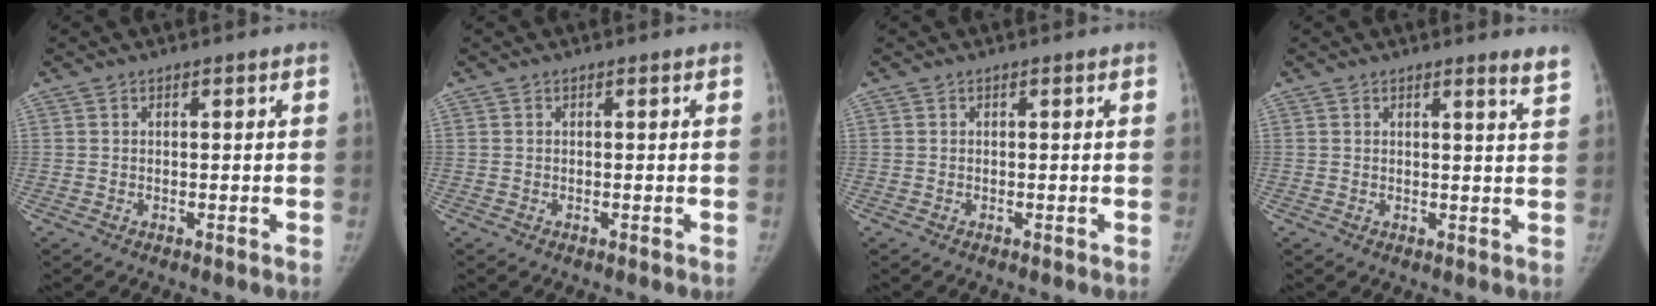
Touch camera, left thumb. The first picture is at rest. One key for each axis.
{"total": 0.0}
{"total": 0.0}
{"total": 3.1, "fx": 2.7, "fy": -0.2, "fz": 1.6, "tx": -0.020, "ty": -0.023, "tz": 0.025}